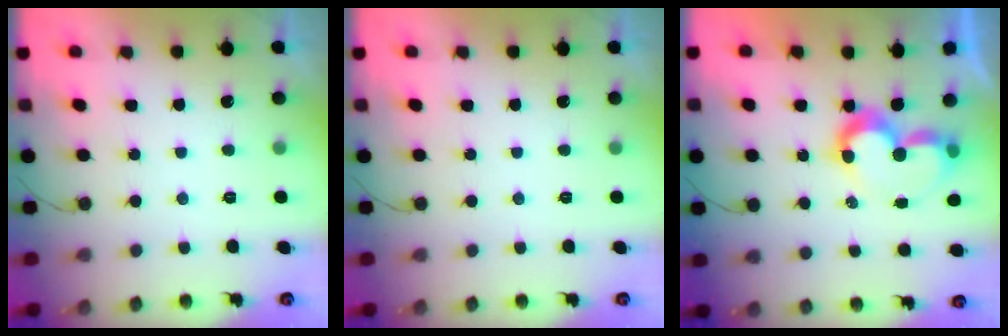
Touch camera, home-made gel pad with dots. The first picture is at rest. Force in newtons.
{"total": 0.0}
{"total": 8.9, "press": 8.9, "slide": 0.7}